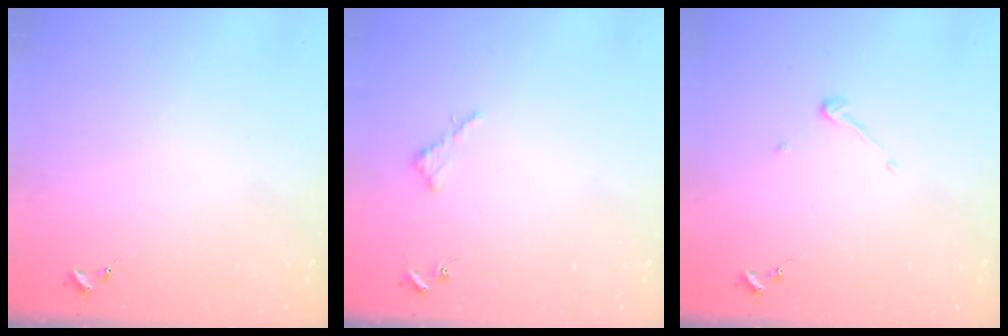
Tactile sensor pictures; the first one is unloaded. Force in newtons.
{"total": 2.6, "press": 2.6, "slide": 0.2}
{"total": 3.7, "press": 3.7, "slide": 0.3}